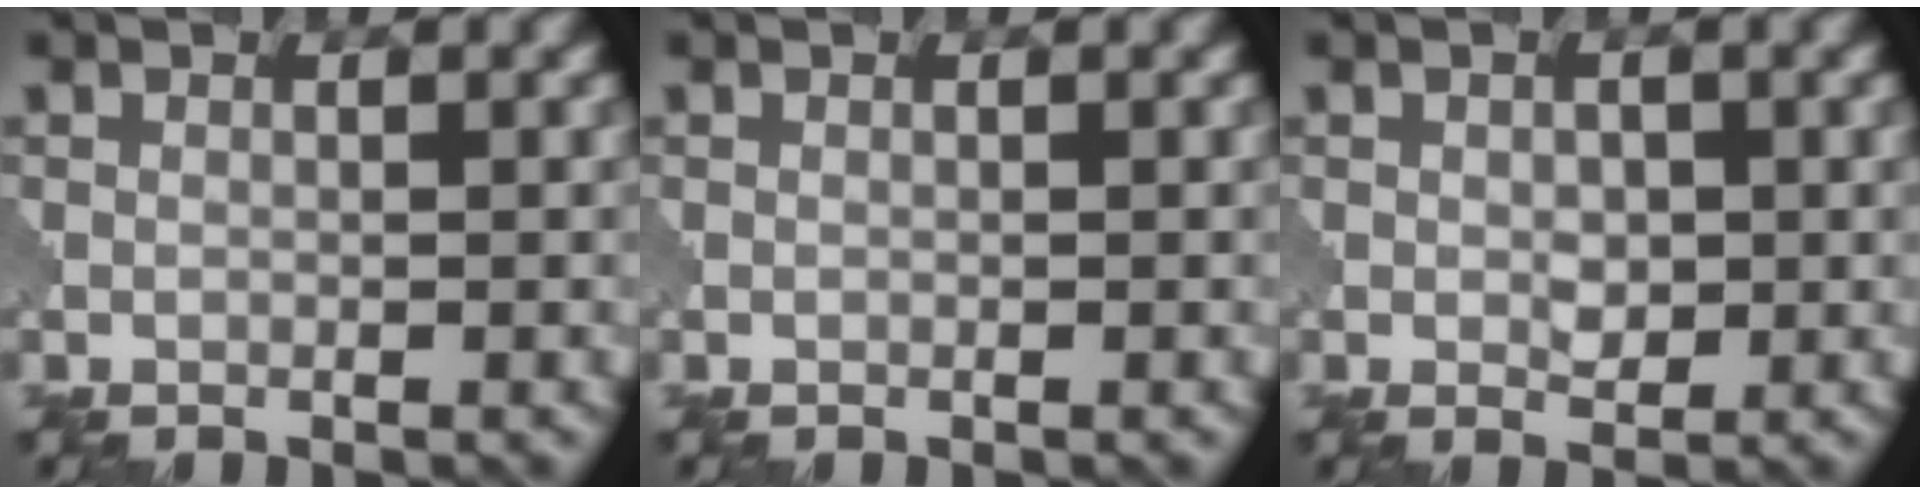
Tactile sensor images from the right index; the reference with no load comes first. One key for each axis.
{"total": 0.0}
{"total": 1.5, "fx": 0.4, "fy": 1.1, "fz": 0.9, "tx": -0.018, "ty": -0.001, "tz": 0.012}